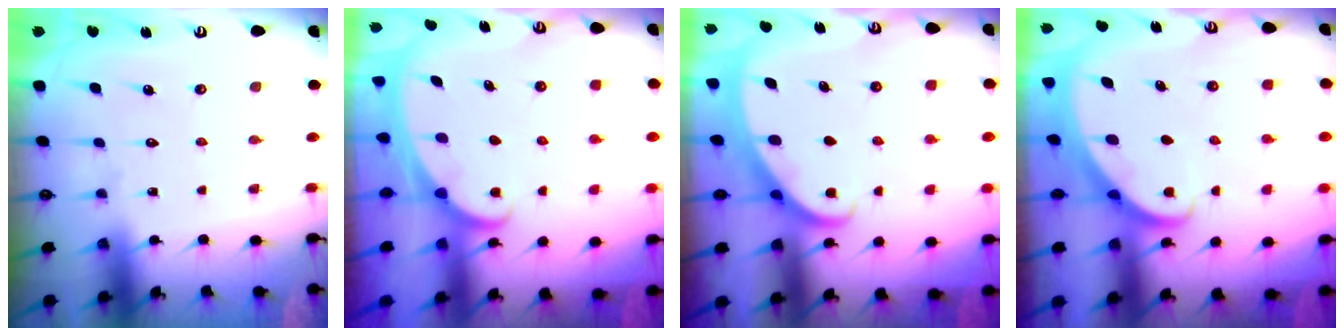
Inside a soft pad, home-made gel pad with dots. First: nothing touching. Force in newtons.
{"total": 1.9, "press": 1.9, "slide": 0.1}
{"total": 2.2, "press": 2.2, "slide": 0.2}
{"total": 2.6, "press": 2.6, "slide": 0.3}